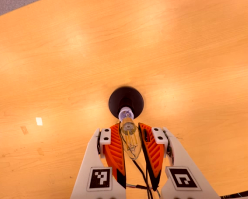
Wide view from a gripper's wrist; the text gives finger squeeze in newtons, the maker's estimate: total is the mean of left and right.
{"total": 18.4, "left": 19.9, "right": 17.0}